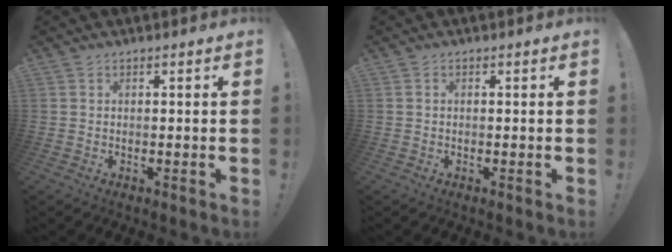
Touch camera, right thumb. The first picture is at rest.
{"total": 0.0}